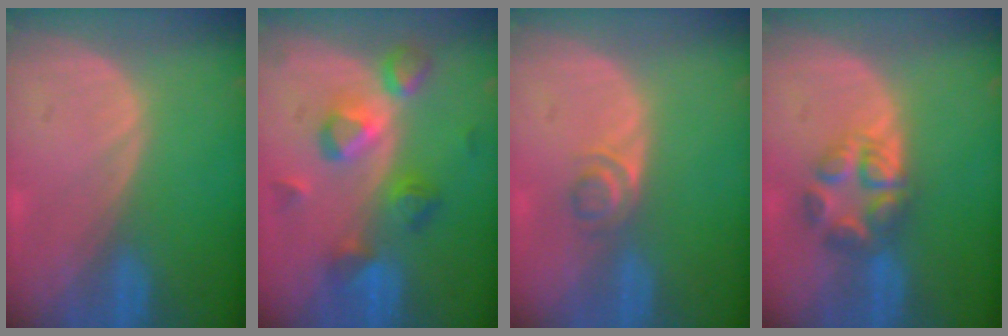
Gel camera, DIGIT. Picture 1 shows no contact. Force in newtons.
{"total": 7.4, "press": 7.4, "slide": 0.8}
{"total": 2.5, "press": 2.4, "slide": 0.8}
{"total": 5.6, "press": 5.6, "slide": 0.4}